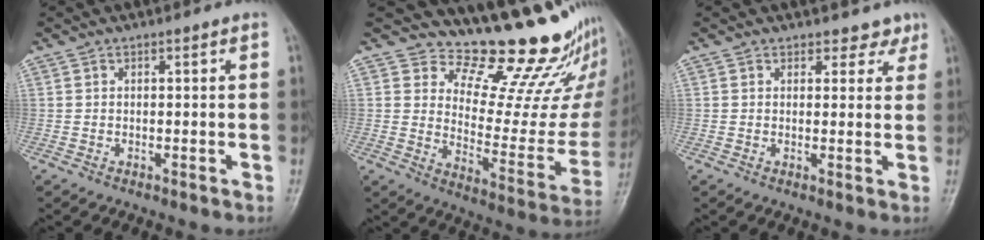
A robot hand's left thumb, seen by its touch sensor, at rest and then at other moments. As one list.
[{"total": 19.3, "force": [17.4, 5.7, 6.1], "torque": [-0.025, -0.169, 0.227]}, {"total": 3.1, "force": [2.5, 1.8, -0.2], "torque": [0.030, -0.017, 0.018]}]